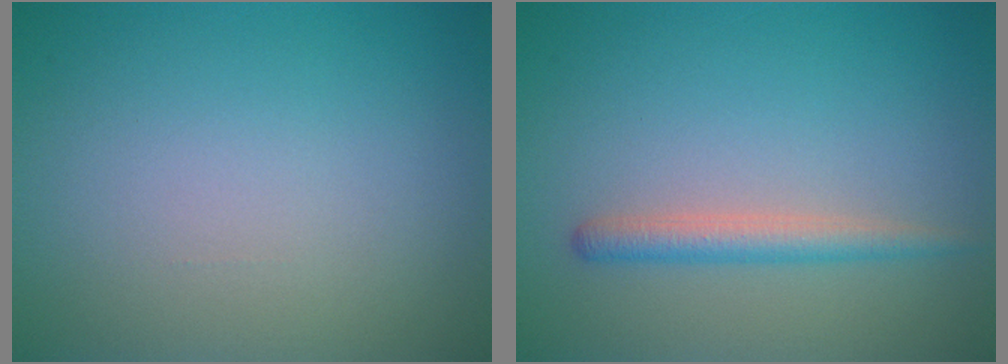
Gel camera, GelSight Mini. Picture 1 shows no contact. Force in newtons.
{"total": 2.2, "press": 2.2, "slide": 0.0}